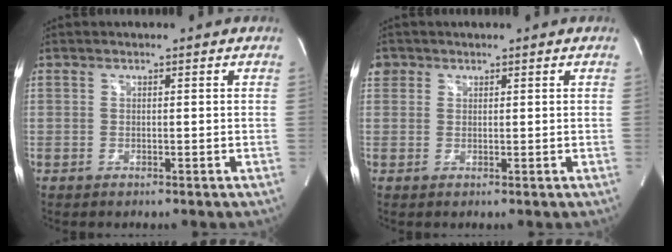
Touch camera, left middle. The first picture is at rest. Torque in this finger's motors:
{"motor_torque": [0.15, 0.14, -0.09, 0.00]}